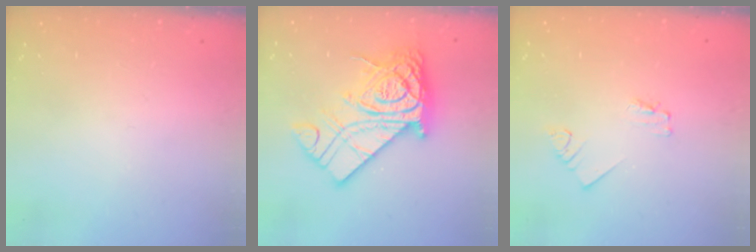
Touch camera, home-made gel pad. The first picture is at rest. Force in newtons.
{"total": 19.9, "press": 19.8, "slide": 2.2}
{"total": 1.7, "press": 1.7, "slide": 0.3}